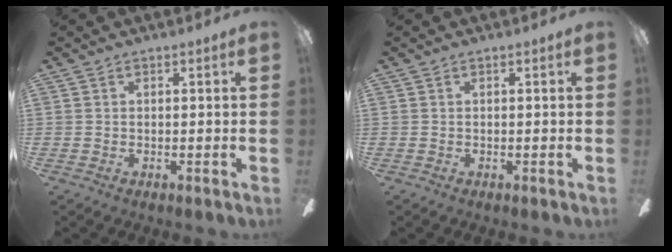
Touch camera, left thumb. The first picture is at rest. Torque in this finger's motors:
{"motor_torque": [0.00, 0.00, -0.01, 0.01, 0.00]}